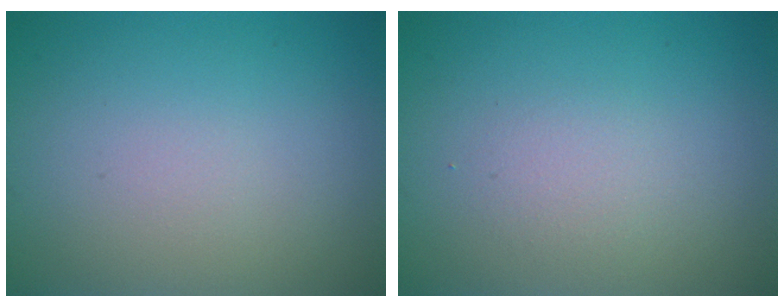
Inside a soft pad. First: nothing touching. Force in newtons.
{"total": 1.4, "press": 1.3, "slide": 0.1}